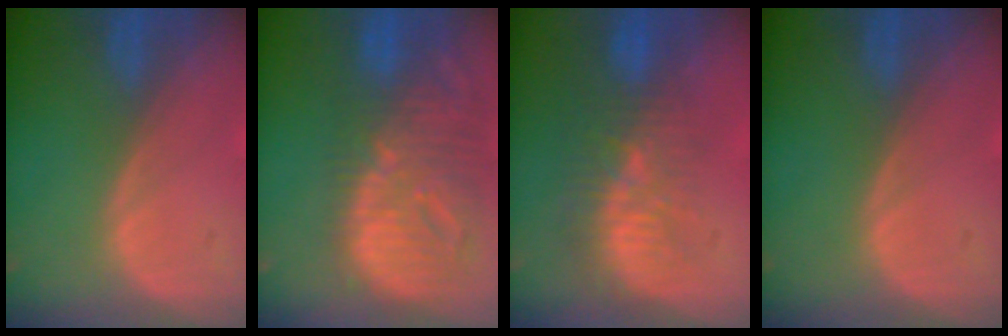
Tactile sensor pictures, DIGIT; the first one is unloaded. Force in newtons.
{"total": 12.9, "press": 11.2, "slide": 6.4}
{"total": 9.3, "press": 8.5, "slide": 3.6}
{"total": 0.0}